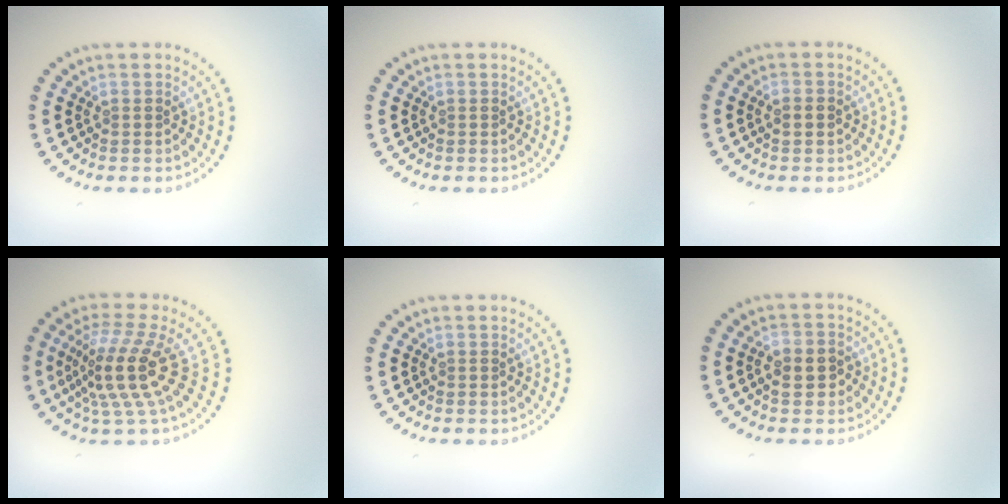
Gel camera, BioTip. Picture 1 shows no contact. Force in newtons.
{"total": 0.0}
{"total": 1.6, "press": 1.6, "slide": 0.1}
{"total": 5.0, "press": 3.6, "slide": 3.5}
{"total": 0.0}
{"total": 2.6, "press": 2.5, "slide": 0.5}